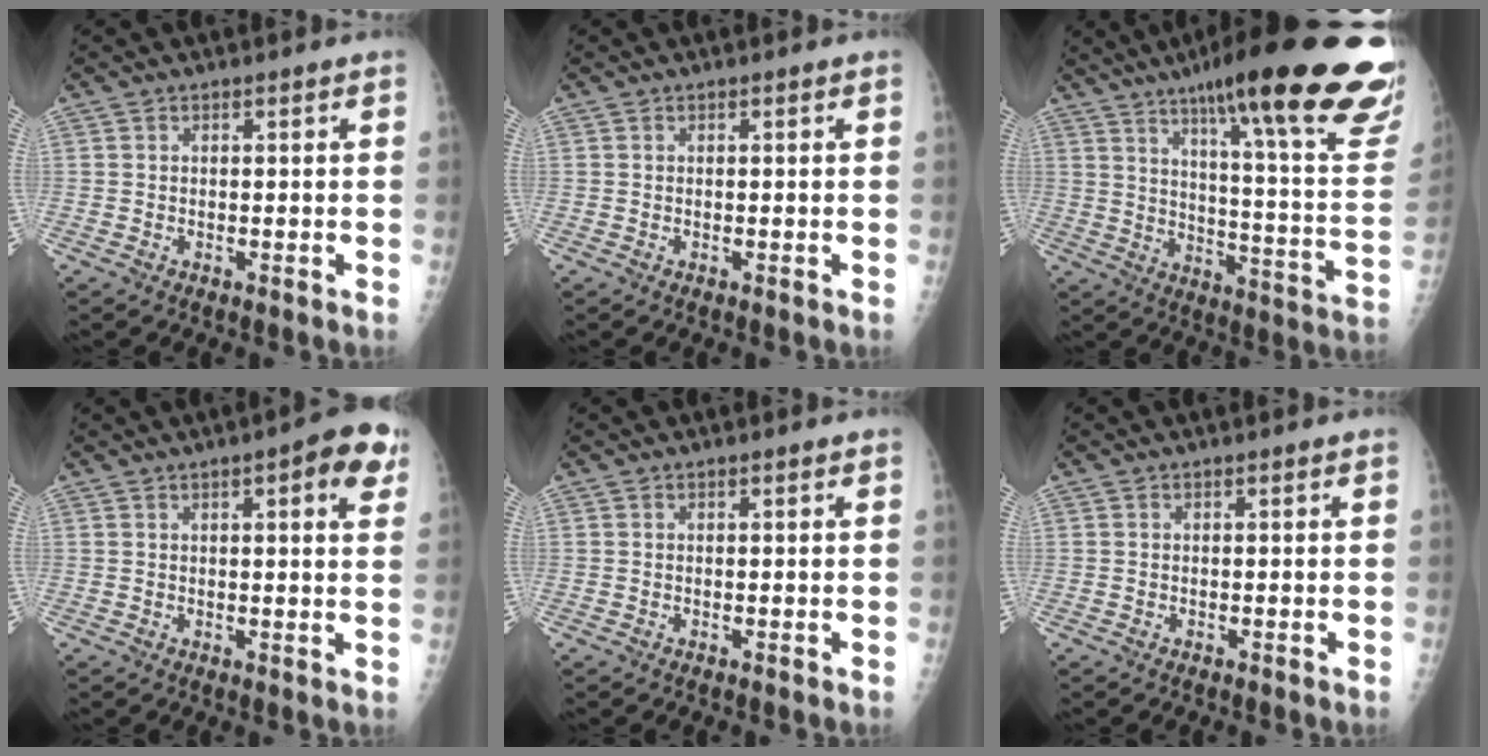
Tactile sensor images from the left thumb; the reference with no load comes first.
{"total": 0.0}
{"total": 32.3, "force": [21.7, 4.6, 23.5], "torque": [-0.261, -0.091, 0.294]}
{"total": 7.8, "force": [3.5, 2.5, 6.6], "torque": [-0.056, -0.005, 0.034]}
{"total": 0.0}
{"total": 0.0}